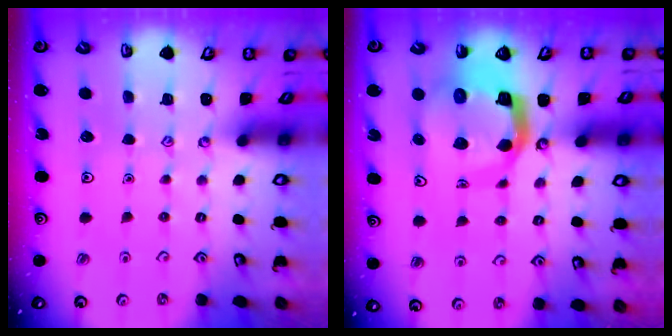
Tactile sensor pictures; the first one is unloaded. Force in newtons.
{"total": 12.1, "press": 12.0, "slide": 1.4}